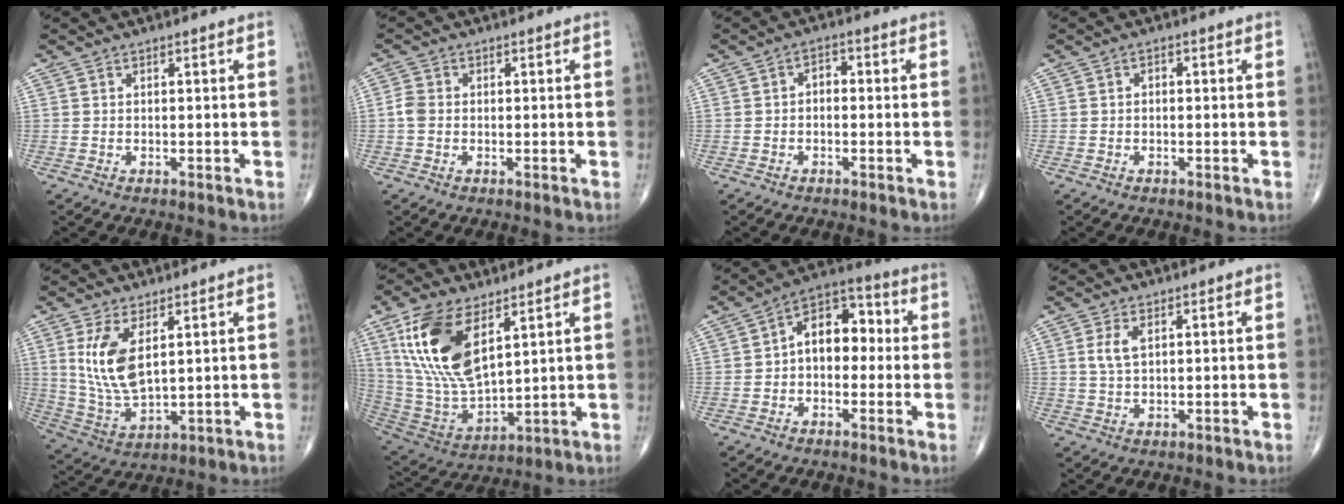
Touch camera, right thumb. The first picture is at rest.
{"total": 2.2, "force": [-0.3, 1.8, 1.3], "torque": [-0.026, 0.004, -0.011]}
{"total": 2.6, "force": [-0.3, 1.7, 1.8], "torque": [-0.016, 0.013, -0.014]}
{"total": 1.0, "force": [0.0, 0.6, 0.7], "torque": [-0.007, 0.005, -0.004]}
{"total": 10.6, "force": [3.4, 4.8, 8.8], "torque": [-0.175, -0.021, 0.083]}
{"total": 18.6, "force": [8.1, 8.7, 14.3], "torque": [-0.277, -0.032, 0.167]}
{"total": 10.4, "force": [0.1, 6.8, 7.9], "torque": [-0.090, 0.038, -0.012]}
{"total": 3.4, "force": [1.1, 1.6, 2.8], "torque": [-0.061, 0.000, 0.024]}